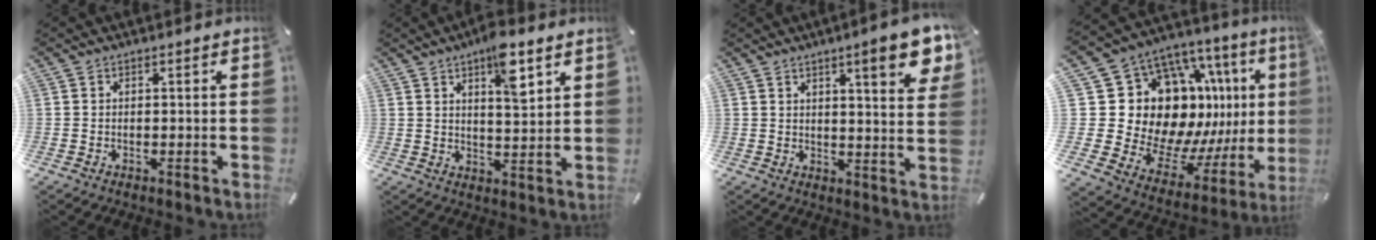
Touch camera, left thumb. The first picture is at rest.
{"total": 7.9, "force": [4.8, 2.3, 5.8], "torque": [-0.086, -0.022, 0.075]}
{"total": 10.7, "force": [6.2, 2.5, 8.3], "torque": [-0.111, -0.032, 0.097]}
{"total": 21.7, "force": [6.0, 16.4, 12.8], "torque": [-0.204, -0.091, 0.161]}